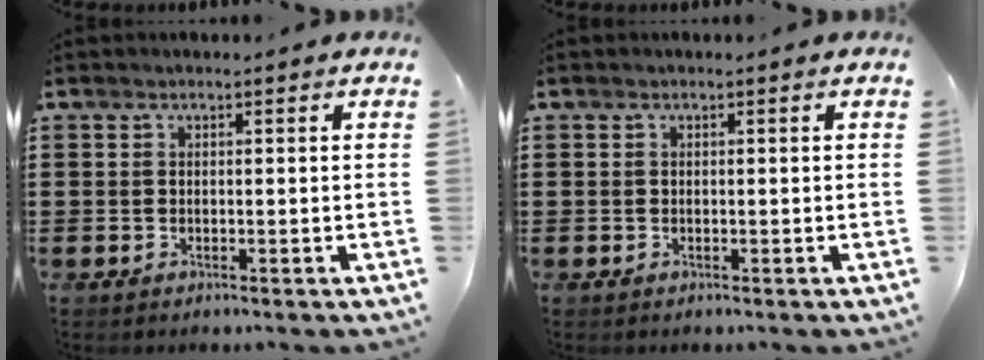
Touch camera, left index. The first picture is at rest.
{"total": 0.0}